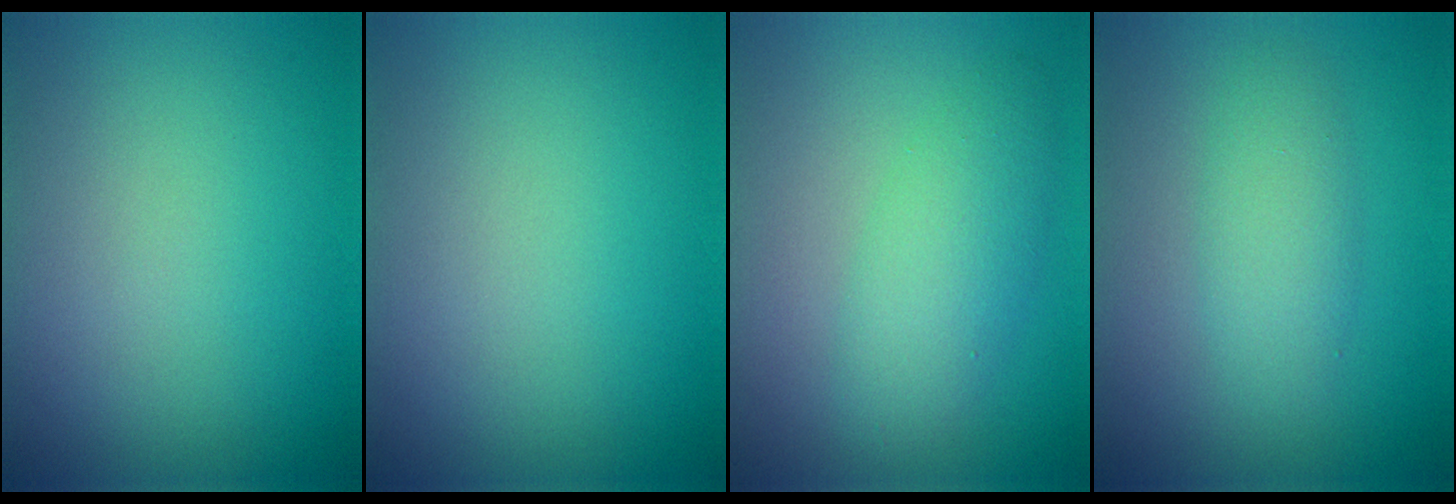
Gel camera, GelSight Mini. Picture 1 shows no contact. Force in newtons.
{"total": 0.0}
{"total": 3.5, "press": 3.5, "slide": 0.1}
{"total": 2.7, "press": 2.7, "slide": 0.1}